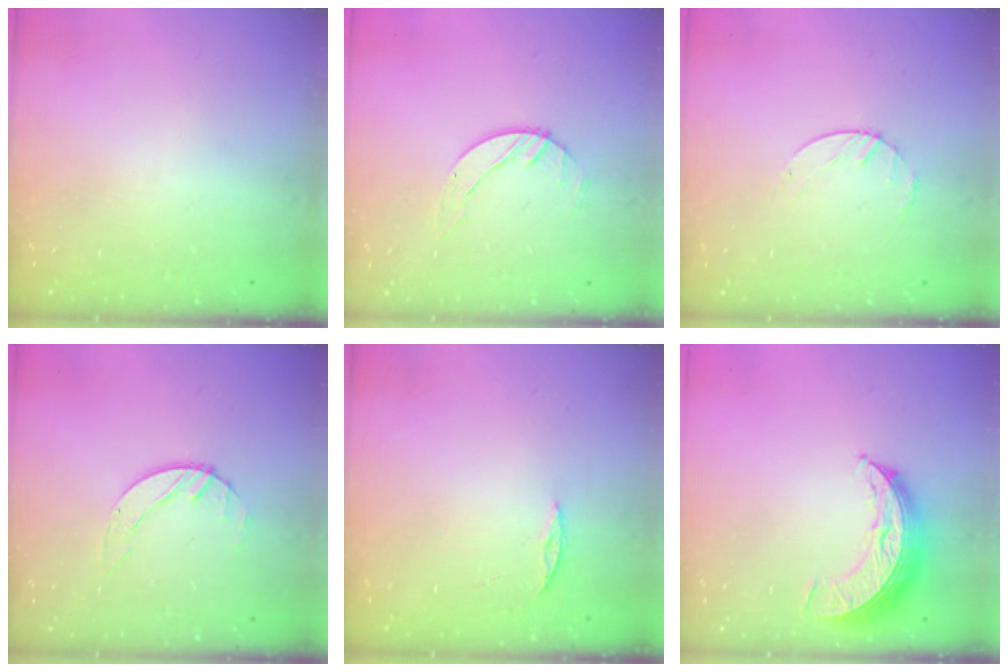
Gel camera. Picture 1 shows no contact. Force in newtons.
{"total": 2.6, "press": 2.6, "slide": 0.3}
{"total": 2.2, "press": 2.2, "slide": 0.3}
{"total": 2.9, "press": 2.8, "slide": 0.3}
{"total": 2.4, "press": 2.4, "slide": 0.2}
{"total": 9.1, "press": 9.1, "slide": 0.6}